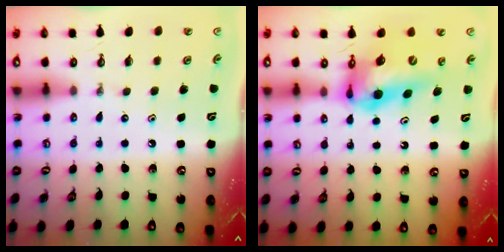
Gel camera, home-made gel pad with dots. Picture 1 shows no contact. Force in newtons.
{"total": 14.3, "press": 13.7, "slide": 4.2}